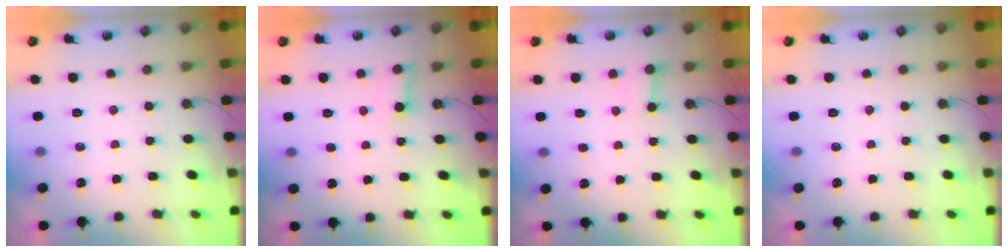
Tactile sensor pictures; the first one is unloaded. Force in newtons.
{"total": 3.5, "press": 3.5, "slide": 0.4}
{"total": 2.6, "press": 2.6, "slide": 0.2}
{"total": 0.0}